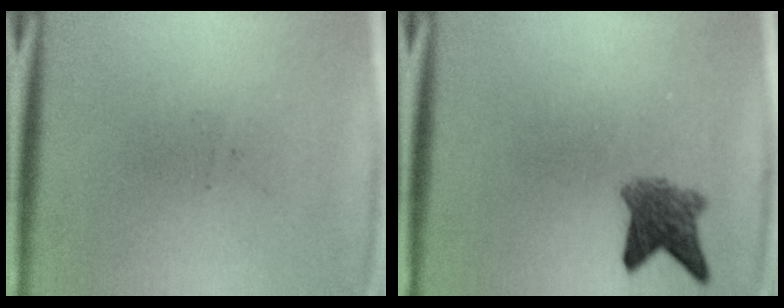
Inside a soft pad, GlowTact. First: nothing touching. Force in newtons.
{"total": 4.1}